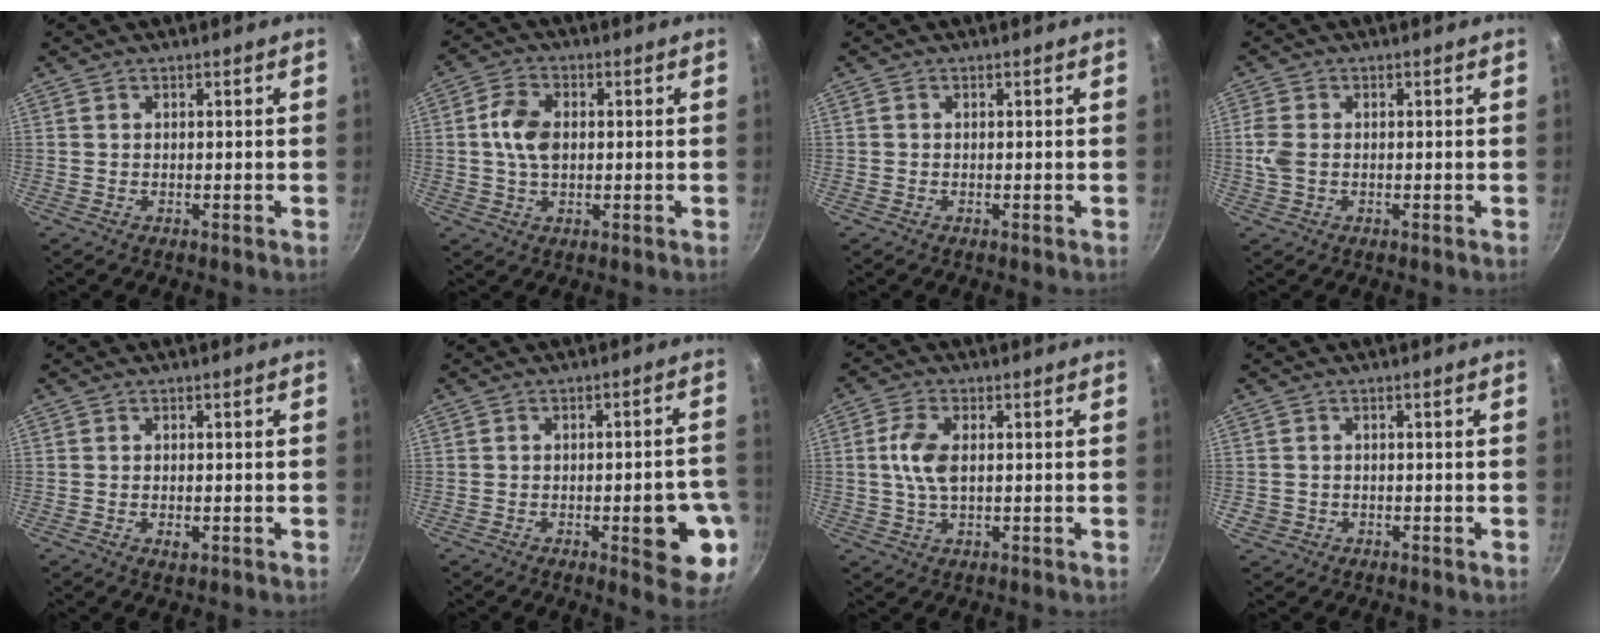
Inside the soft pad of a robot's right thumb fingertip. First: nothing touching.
{"total": 7.0, "force": [0.4, 4.7, 5.3], "torque": [-0.090, 0.011, 0.003]}
{"total": 0.0}
{"total": 3.7, "force": [-0.2, 2.5, 2.7], "torque": [-0.062, 0.003, -0.007]}
{"total": 2.0, "force": [-0.6, 1.0, 1.6], "torque": [-0.030, -0.002, -0.010]}
{"total": 10.3, "force": [-2.8, 3.8, 9.1], "torque": [-0.079, 0.012, -0.031]}
{"total": 6.4, "force": [0.5, 3.4, 5.4], "torque": [-0.109, 0.008, 0.008]}
{"total": 2.1, "force": [-0.7, 1.9, 0.8], "torque": [-0.019, 0.007, -0.006]}